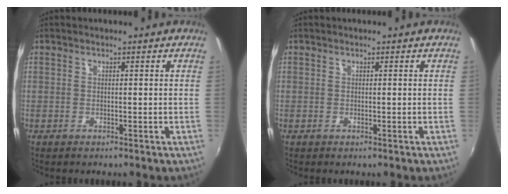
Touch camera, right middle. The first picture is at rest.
{"total": 0.0}